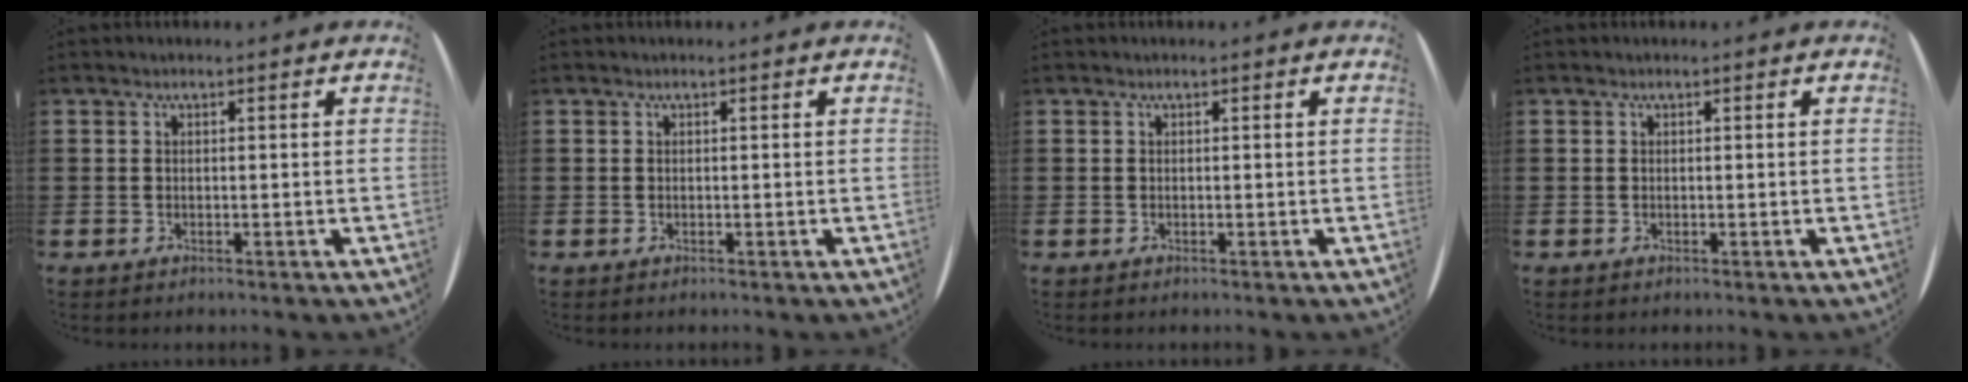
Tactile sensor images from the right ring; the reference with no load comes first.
{"total": 0.0}
{"total": 0.0}
{"total": 0.0}